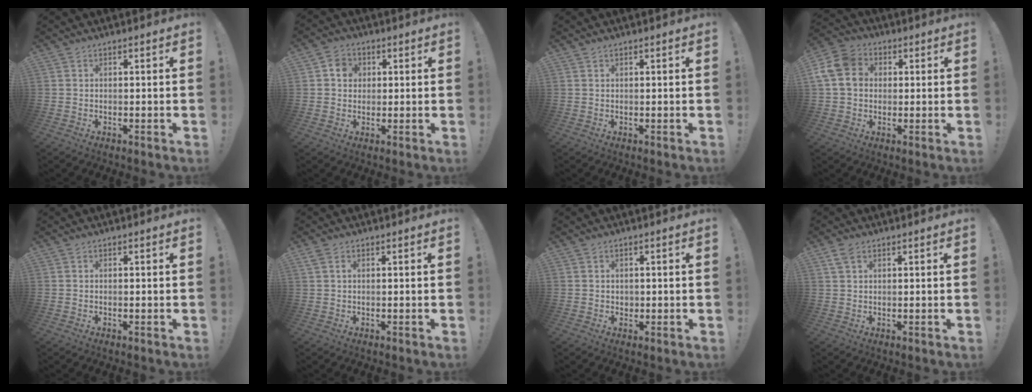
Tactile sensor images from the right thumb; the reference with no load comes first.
{"total": 5.5, "force": [1.3, 4.9, 2.1], "torque": [-0.028, 0.006, 0.023]}
{"total": 0.5, "force": [0.4, 0.0, 0.3], "torque": [-0.005, 0.000, 0.008]}
{"total": 12.3, "force": [2.2, 10.0, 6.8], "torque": [-0.128, 0.004, 0.049]}
{"total": 0.0}
{"total": 0.9, "force": [0.3, 0.4, 0.8], "torque": [-0.024, 0.006, 0.006]}
{"total": 1.3, "force": [0.1, 1.3, 0.2], "torque": [0.001, 0.001, 0.000]}
{"total": 2.7, "force": [1.4, 1.4, 1.8], "torque": [-0.038, 0.001, 0.028]}